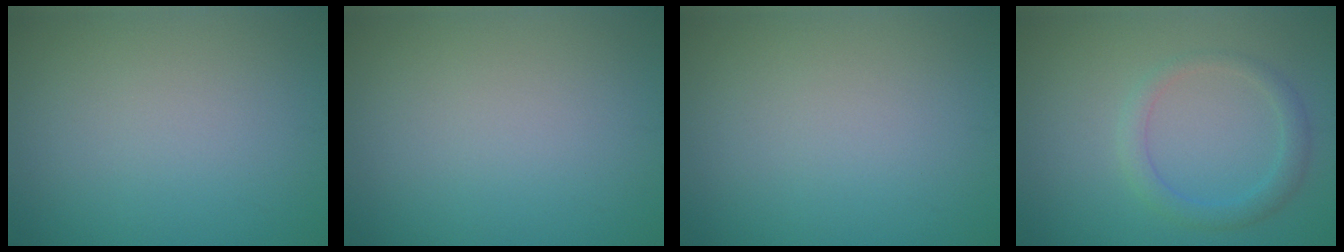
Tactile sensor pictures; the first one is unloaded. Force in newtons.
{"total": 0.0}
{"total": 0.0}
{"total": 2.3, "press": 2.3, "slide": 0.2}